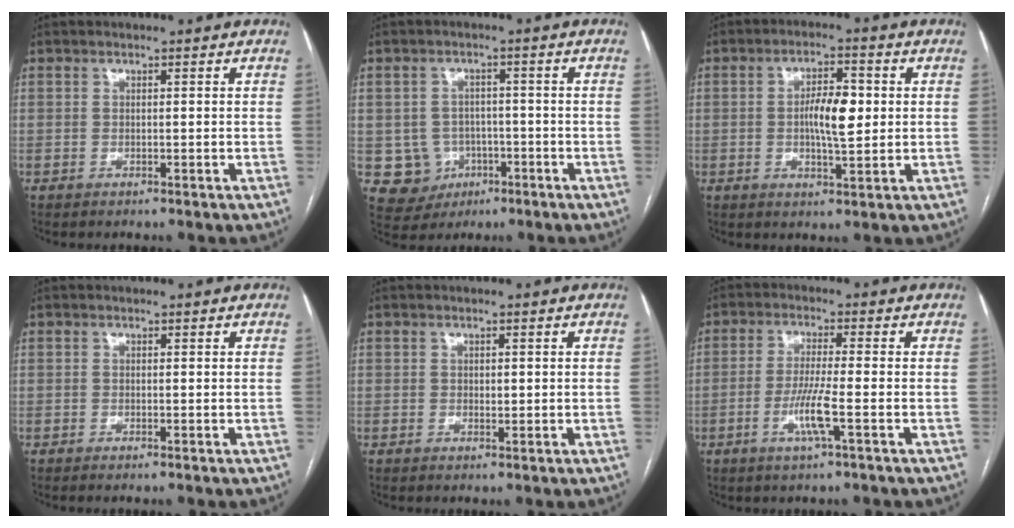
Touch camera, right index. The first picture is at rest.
{"total": 6.6, "force": [-1.7, 6.2, 1.1], "torque": [-0.019, 0.011, -0.015]}
{"total": 6.6, "force": [0.3, 1.9, 6.3], "torque": [-0.113, 0.009, 0.005]}
{"total": 0.0}
{"total": 1.0, "force": [0.1, 0.6, 0.8], "torque": [-0.009, -0.001, 0.002]}
{"total": 5.6, "force": [-2.0, -0.4, 5.2], "torque": [-0.102, -0.012, -0.040]}